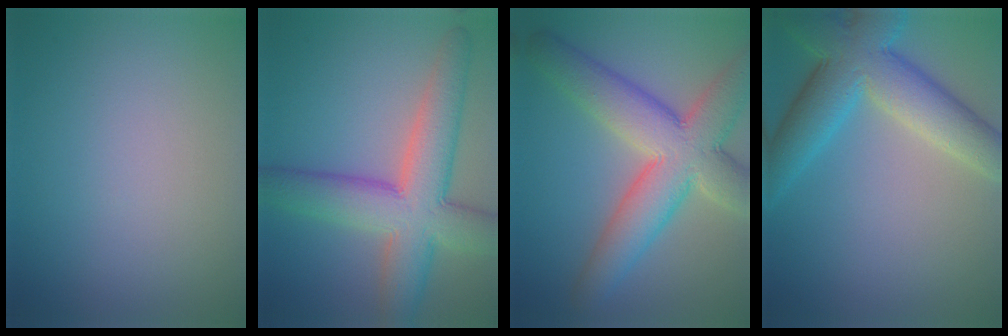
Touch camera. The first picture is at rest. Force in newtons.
{"total": 8.9, "press": 8.9, "slide": 0.4}
{"total": 9.5, "press": 9.5, "slide": 0.6}
{"total": 8.6, "press": 8.5, "slide": 0.5}